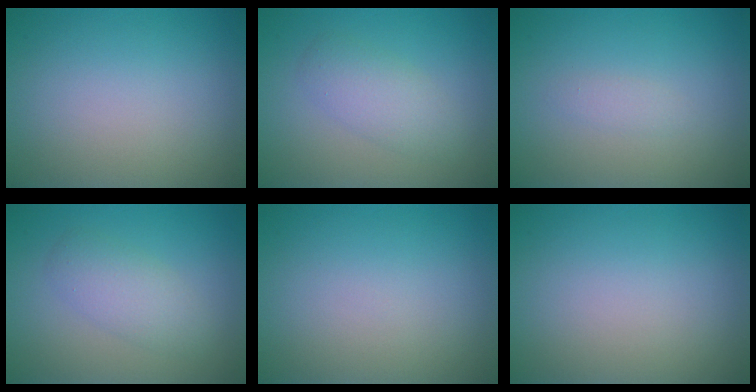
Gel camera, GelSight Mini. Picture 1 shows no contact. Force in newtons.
{"total": 2.9, "press": 2.9, "slide": 0.0}
{"total": 0.8, "press": 0.8, "slide": 0.0}
{"total": 2.9, "press": 2.9, "slide": 0.0}
{"total": 0.0}
{"total": 0.0}